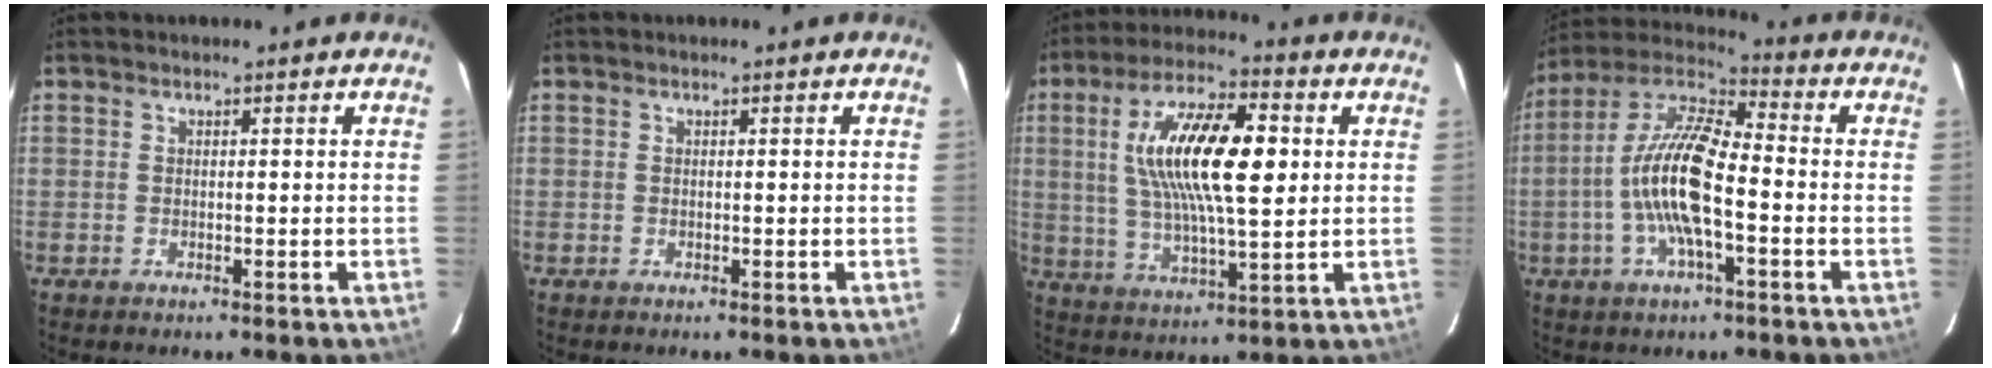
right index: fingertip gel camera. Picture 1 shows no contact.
{"total": 0.0}
{"total": 17.1, "force": [3.2, 5.3, 15.9], "torque": [-0.296, 0.015, 0.057]}
{"total": 14.3, "force": [-3.1, 4.2, 13.4], "torque": [-0.263, 0.003, -0.066]}